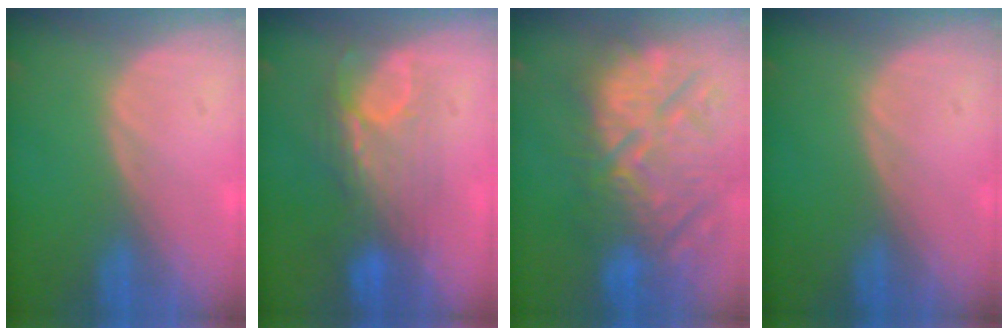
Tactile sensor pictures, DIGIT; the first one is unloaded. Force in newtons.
{"total": 7.5, "press": 7.0, "slide": 2.7}
{"total": 13.9, "press": 12.6, "slide": 5.9}
{"total": 0.0}